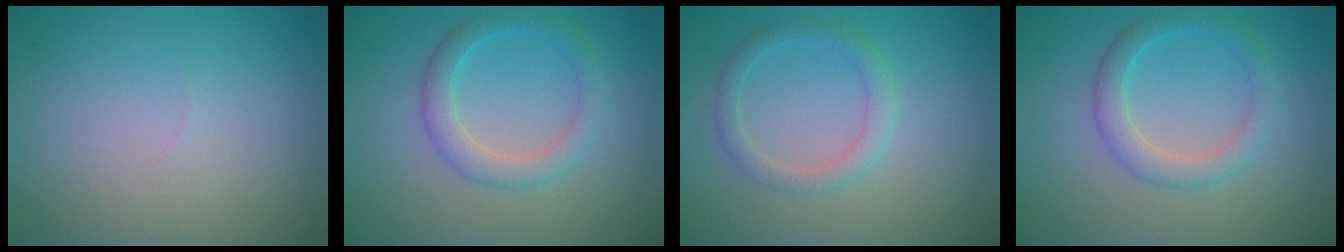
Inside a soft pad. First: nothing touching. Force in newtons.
{"total": 2.8, "press": 2.8, "slide": 0.0}
{"total": 2.0, "press": 2.0, "slide": 0.0}
{"total": 2.8, "press": 2.8, "slide": 0.0}